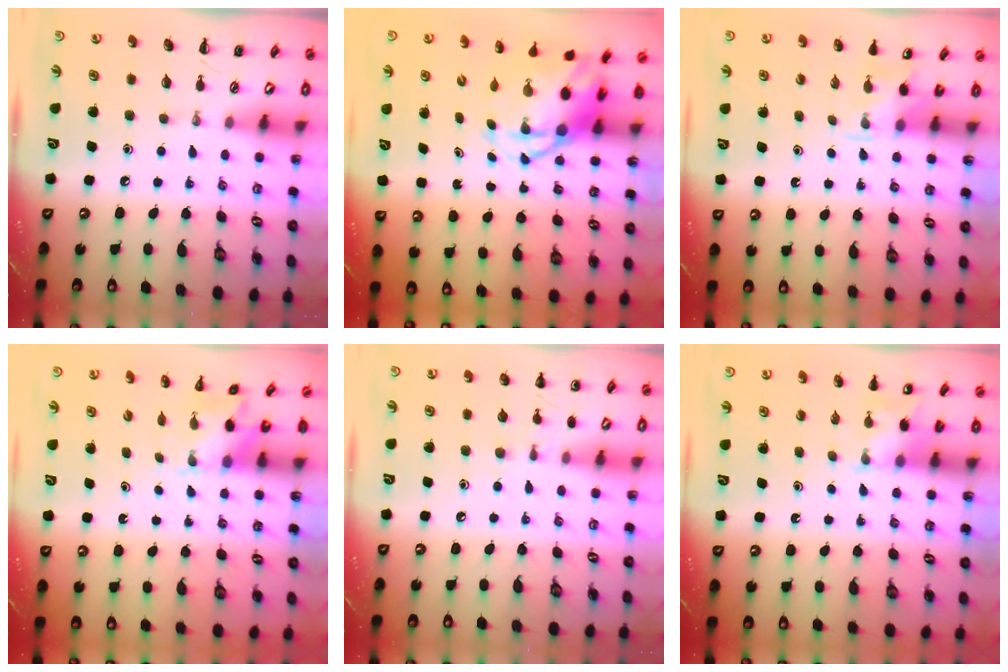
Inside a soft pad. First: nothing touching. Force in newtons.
{"total": 6.5, "press": 6.2, "slide": 1.9}
{"total": 3.2, "press": 2.9, "slide": 1.3}
{"total": 2.5, "press": 2.5, "slide": 0.5}
{"total": 5.6, "press": 5.4, "slide": 1.7}
{"total": 4.8, "press": 4.7, "slide": 1.3}